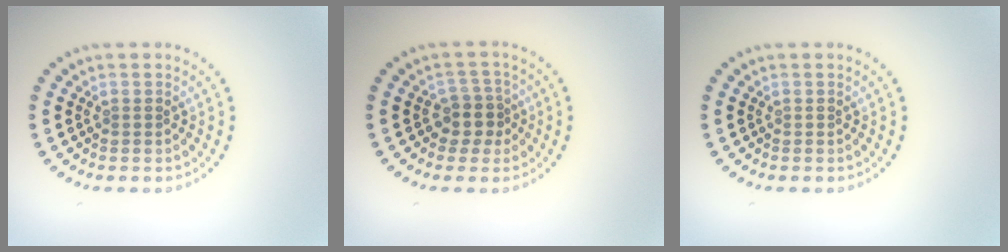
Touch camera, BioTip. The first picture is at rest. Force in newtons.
{"total": 2.5, "press": 2.1, "slide": 1.3}
{"total": 0.0}